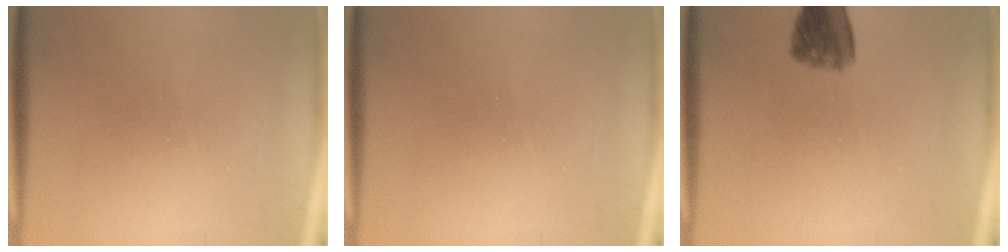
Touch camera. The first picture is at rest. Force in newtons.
{"total": 0.0}
{"total": 7.3}